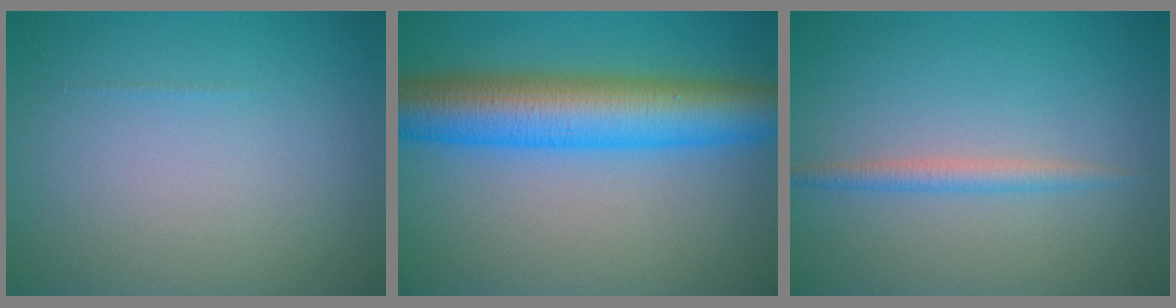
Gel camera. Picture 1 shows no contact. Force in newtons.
{"total": 9.7, "press": 9.7, "slide": 0.1}
{"total": 1.7, "press": 1.7, "slide": 0.0}